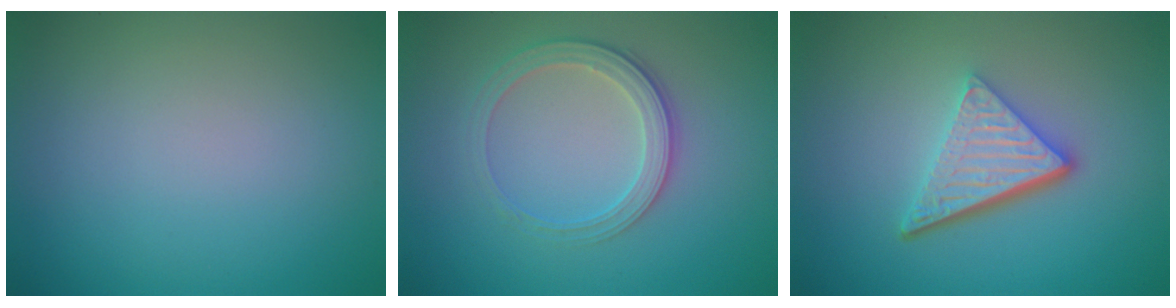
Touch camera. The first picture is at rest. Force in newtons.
{"total": 2.8, "press": 2.6, "slide": 0.9}
{"total": 5.2, "press": 3.5, "slide": 3.8}